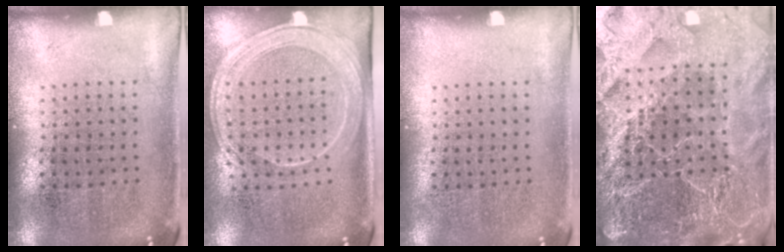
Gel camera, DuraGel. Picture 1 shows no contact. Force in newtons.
{"total": 2.1, "press": 1.8, "slide": 1.0}
{"total": 0.0}
{"total": 6.4, "press": 5.5, "slide": 3.3}